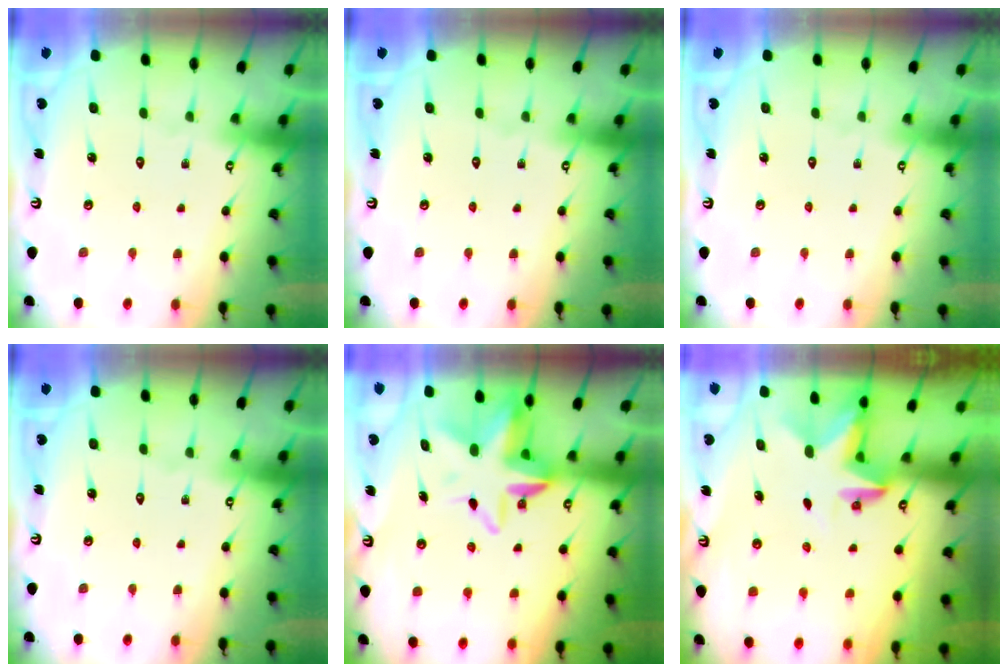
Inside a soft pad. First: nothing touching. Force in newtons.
{"total": 0.0}
{"total": 0.0}
{"total": 0.0}
{"total": 8.8, "press": 8.6, "slide": 1.5}
{"total": 2.8, "press": 2.8, "slide": 0.2}